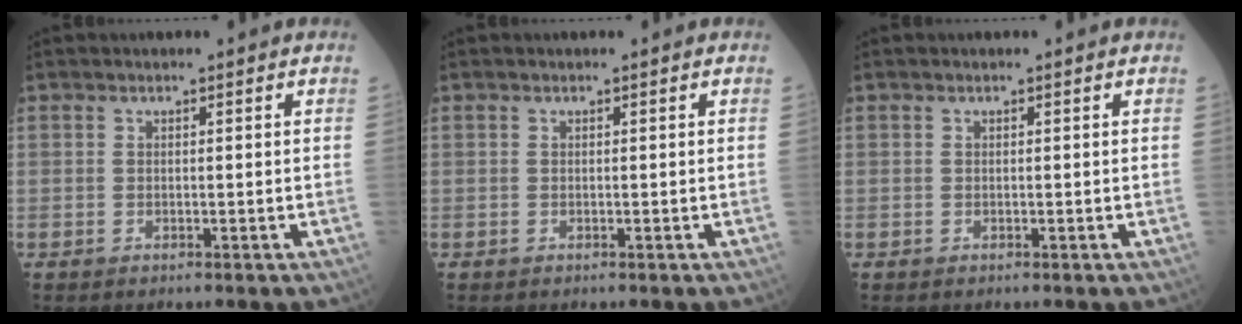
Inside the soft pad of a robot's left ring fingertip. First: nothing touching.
{"total": 0.0}
{"total": 0.0}